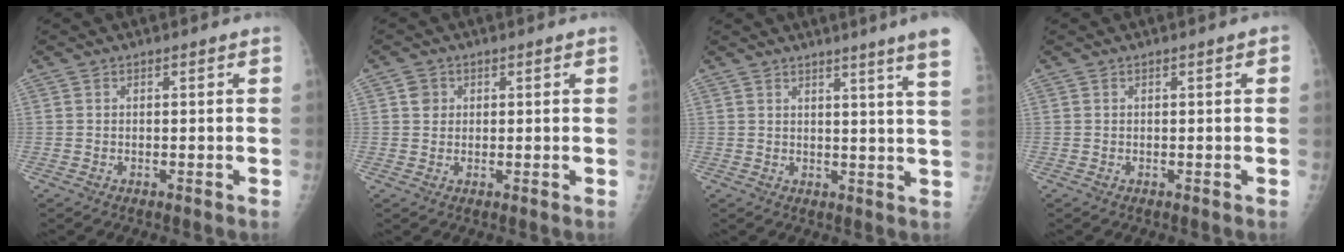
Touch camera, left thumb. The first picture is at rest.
{"total": 2.2, "force": [0.7, 2.0, 0.6], "torque": [0.000, -0.002, 0.009]}
{"total": 9.6, "force": [6.9, -1.6, 6.5], "torque": [-0.083, -0.043, 0.063]}
{"total": 0.6, "force": [0.1, 0.1, 0.6], "torque": [-0.009, 0.002, 0.001]}